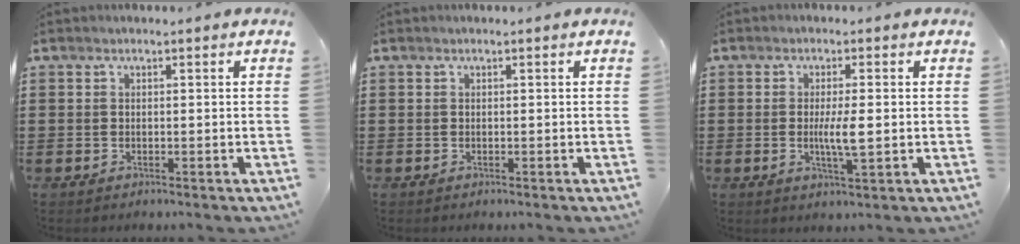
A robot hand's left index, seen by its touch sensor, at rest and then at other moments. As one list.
[{"total": 0.0}, {"total": 4.5, "force": [-0.1, 0.5, 4.4], "torque": [-0.085, -0.007, -0.006]}]